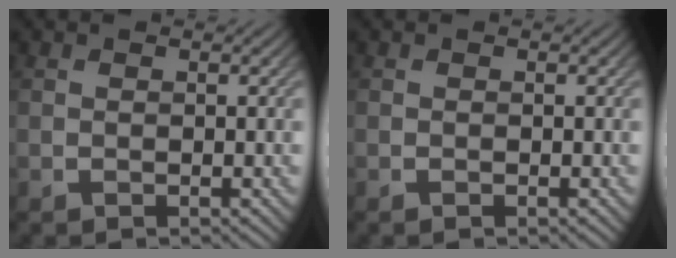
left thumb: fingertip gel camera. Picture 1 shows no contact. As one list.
[{"total": 0.0}]